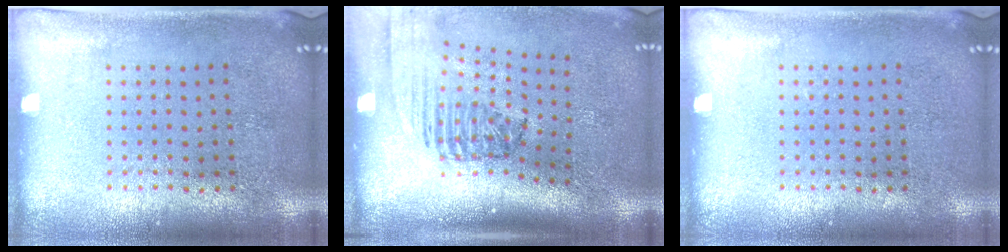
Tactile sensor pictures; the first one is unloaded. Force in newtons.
{"total": 2.4, "press": 1.7, "slide": 1.8}
{"total": 0.0}